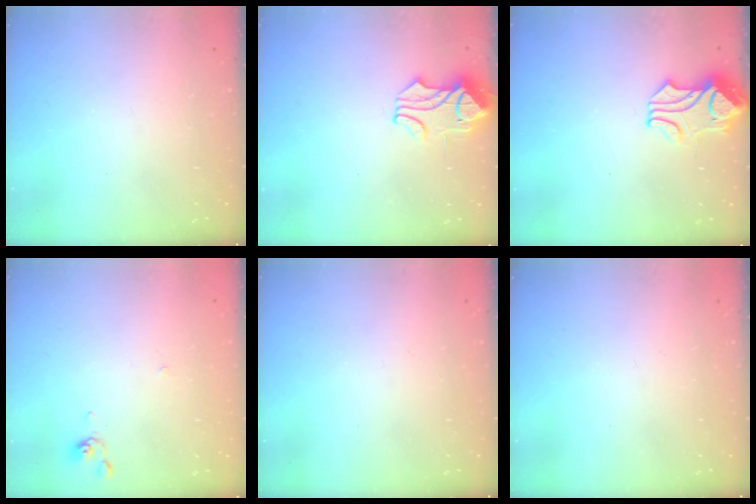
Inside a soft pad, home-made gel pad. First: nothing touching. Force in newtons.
{"total": 1.2, "press": 0.9, "slide": 0.8}
{"total": 1.1, "press": 0.5, "slide": 0.9}
{"total": 1.0, "press": 1.0, "slide": 0.2}
{"total": 0.0}
{"total": 0.0}